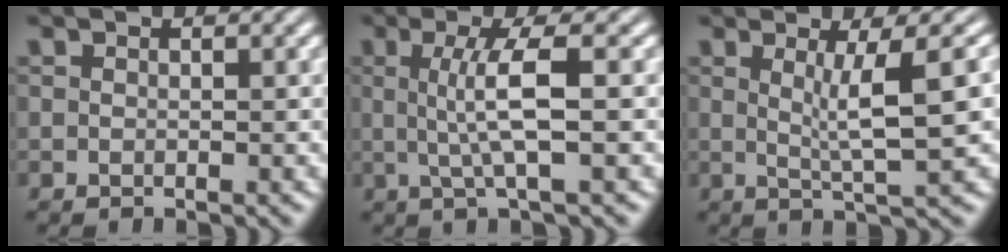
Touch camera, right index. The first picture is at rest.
{"total": 4.1, "force": [0.3, -0.8, 4.0], "torque": [-0.067, 0.000, 0.011]}
{"total": 4.1, "force": [0.9, -1.2, 3.8], "torque": [-0.052, -0.008, 0.023]}